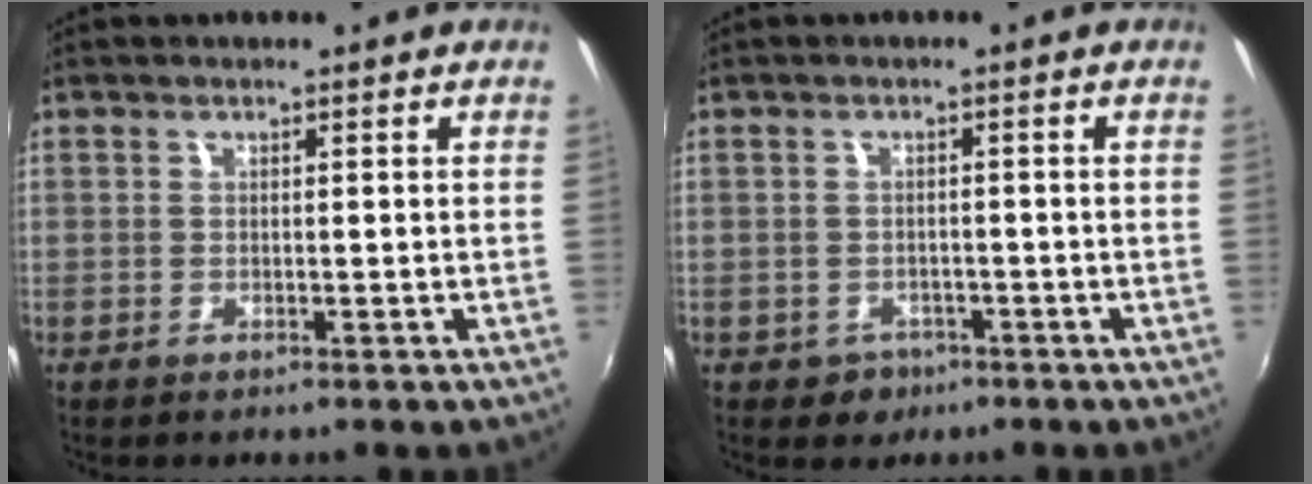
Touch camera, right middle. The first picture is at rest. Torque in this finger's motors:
{"motor_torque": [0.26, -0.37, -0.02, -0.01]}